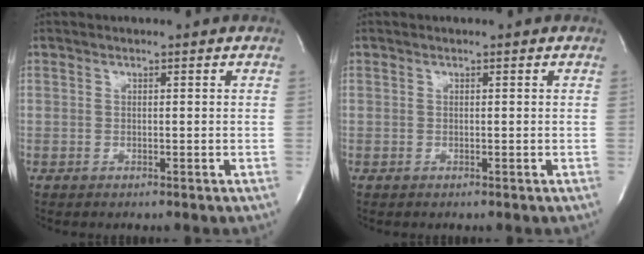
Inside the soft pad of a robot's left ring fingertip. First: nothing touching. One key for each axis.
{"total": 0.0}